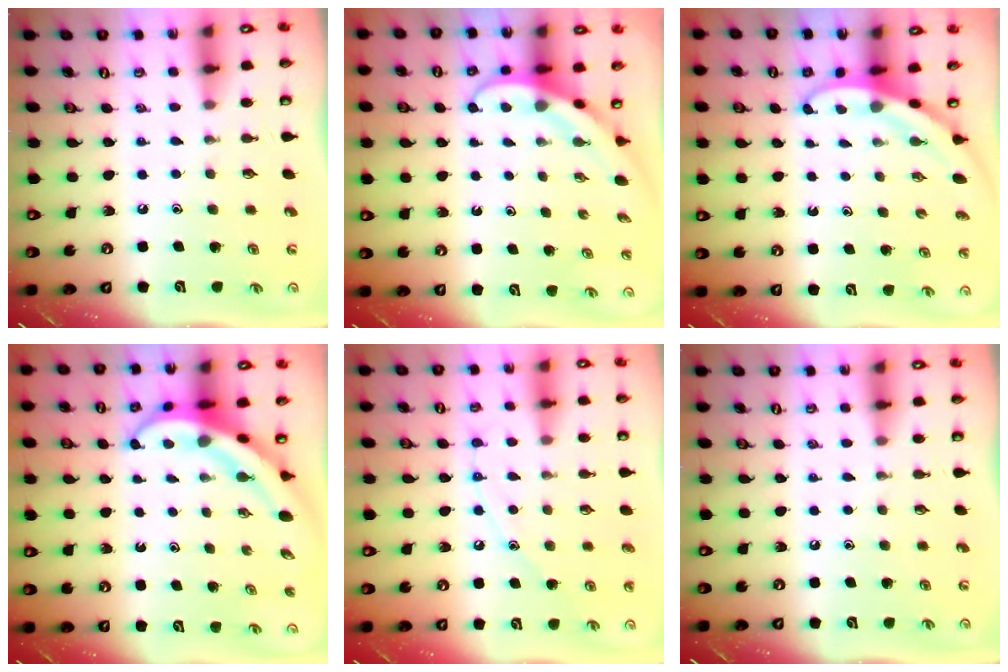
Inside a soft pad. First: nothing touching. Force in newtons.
{"total": 3.9, "press": 3.9, "slide": 0.3}
{"total": 3.5, "press": 3.5, "slide": 0.2}
{"total": 7.0, "press": 6.9, "slide": 0.7}
{"total": 8.0, "press": 7.9, "slide": 0.6}
{"total": 0.0}